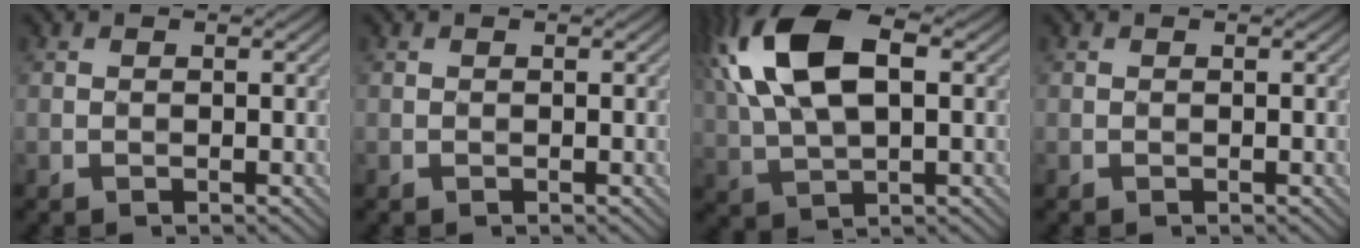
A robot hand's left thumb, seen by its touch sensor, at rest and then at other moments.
{"total": 0.0}
{"total": 14.1, "force": [4.1, 7.1, 11.4], "torque": [-0.258, 0.019, 0.077]}
{"total": 0.0}